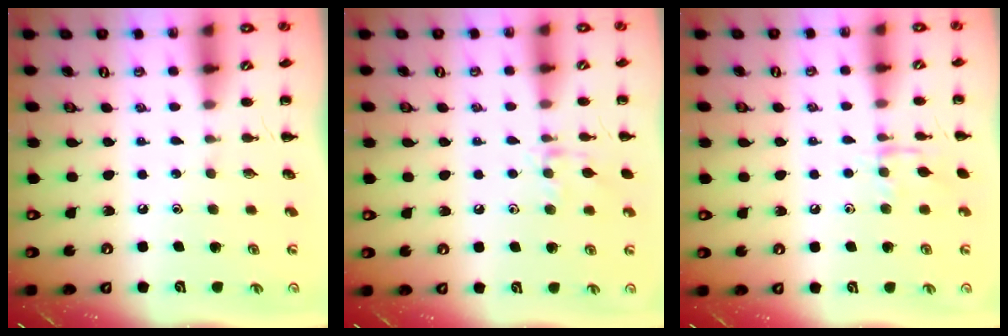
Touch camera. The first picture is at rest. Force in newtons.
{"total": 7.8, "press": 7.7, "slide": 1.3}
{"total": 7.8, "press": 7.8, "slide": 0.9}